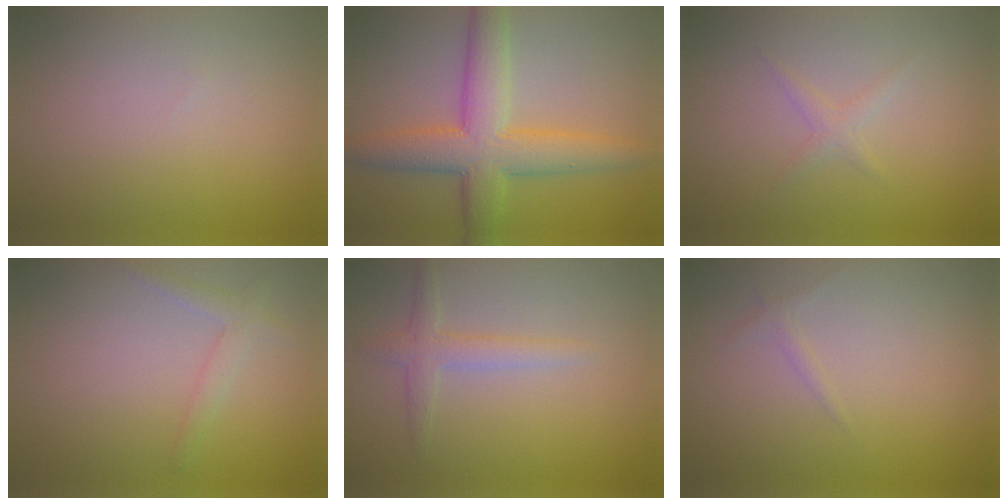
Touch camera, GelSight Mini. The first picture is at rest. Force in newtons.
{"total": 7.1, "press": 7.1, "slide": 0.2}
{"total": 1.1, "press": 1.1, "slide": 0.1}
{"total": 1.8, "press": 1.8, "slide": 0.2}
{"total": 1.9, "press": 1.9, "slide": 0.0}
{"total": 0.6, "press": 0.6, "slide": 0.1}